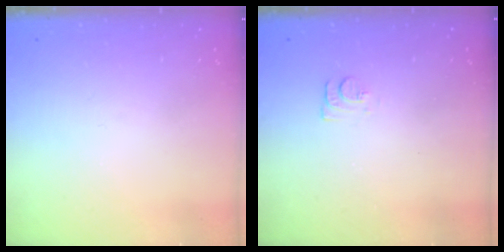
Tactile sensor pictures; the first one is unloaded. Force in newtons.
{"total": 6.2, "press": 6.1, "slide": 0.6}